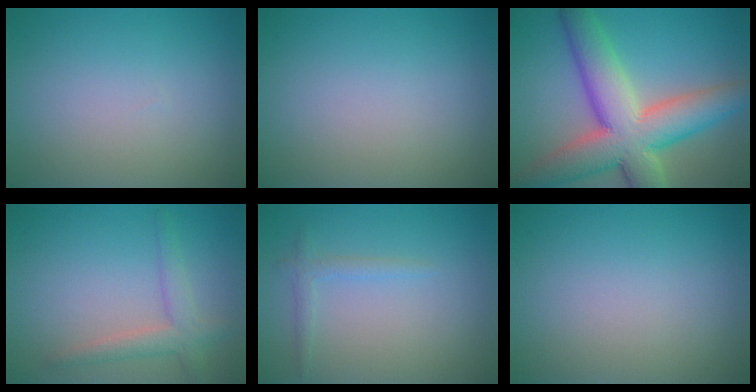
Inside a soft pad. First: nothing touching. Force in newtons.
{"total": 0.0}
{"total": 11.4, "press": 11.3, "slide": 0.7}
{"total": 2.8, "press": 2.8, "slide": 0.1}
{"total": 1.3, "press": 1.3, "slide": 0.1}
{"total": 0.0}